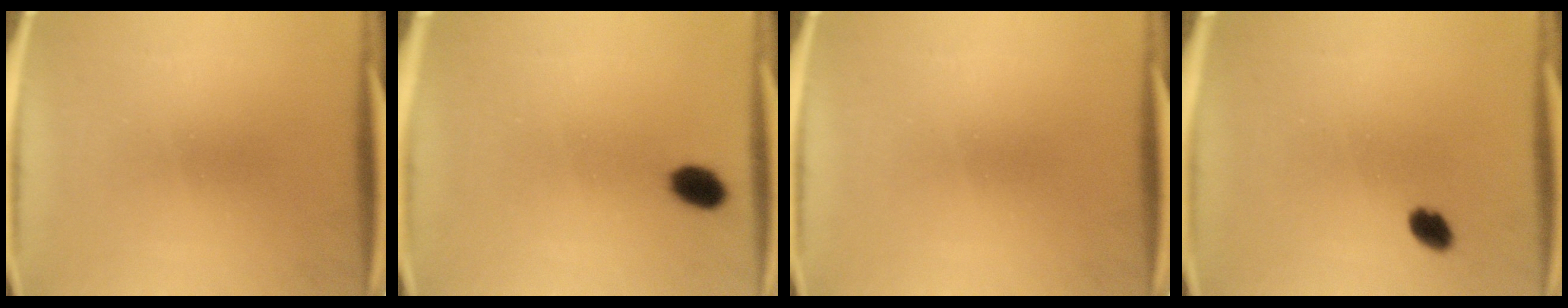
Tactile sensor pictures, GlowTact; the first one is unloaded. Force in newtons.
{"total": 4.4}
{"total": 0.0}
{"total": 2.8}